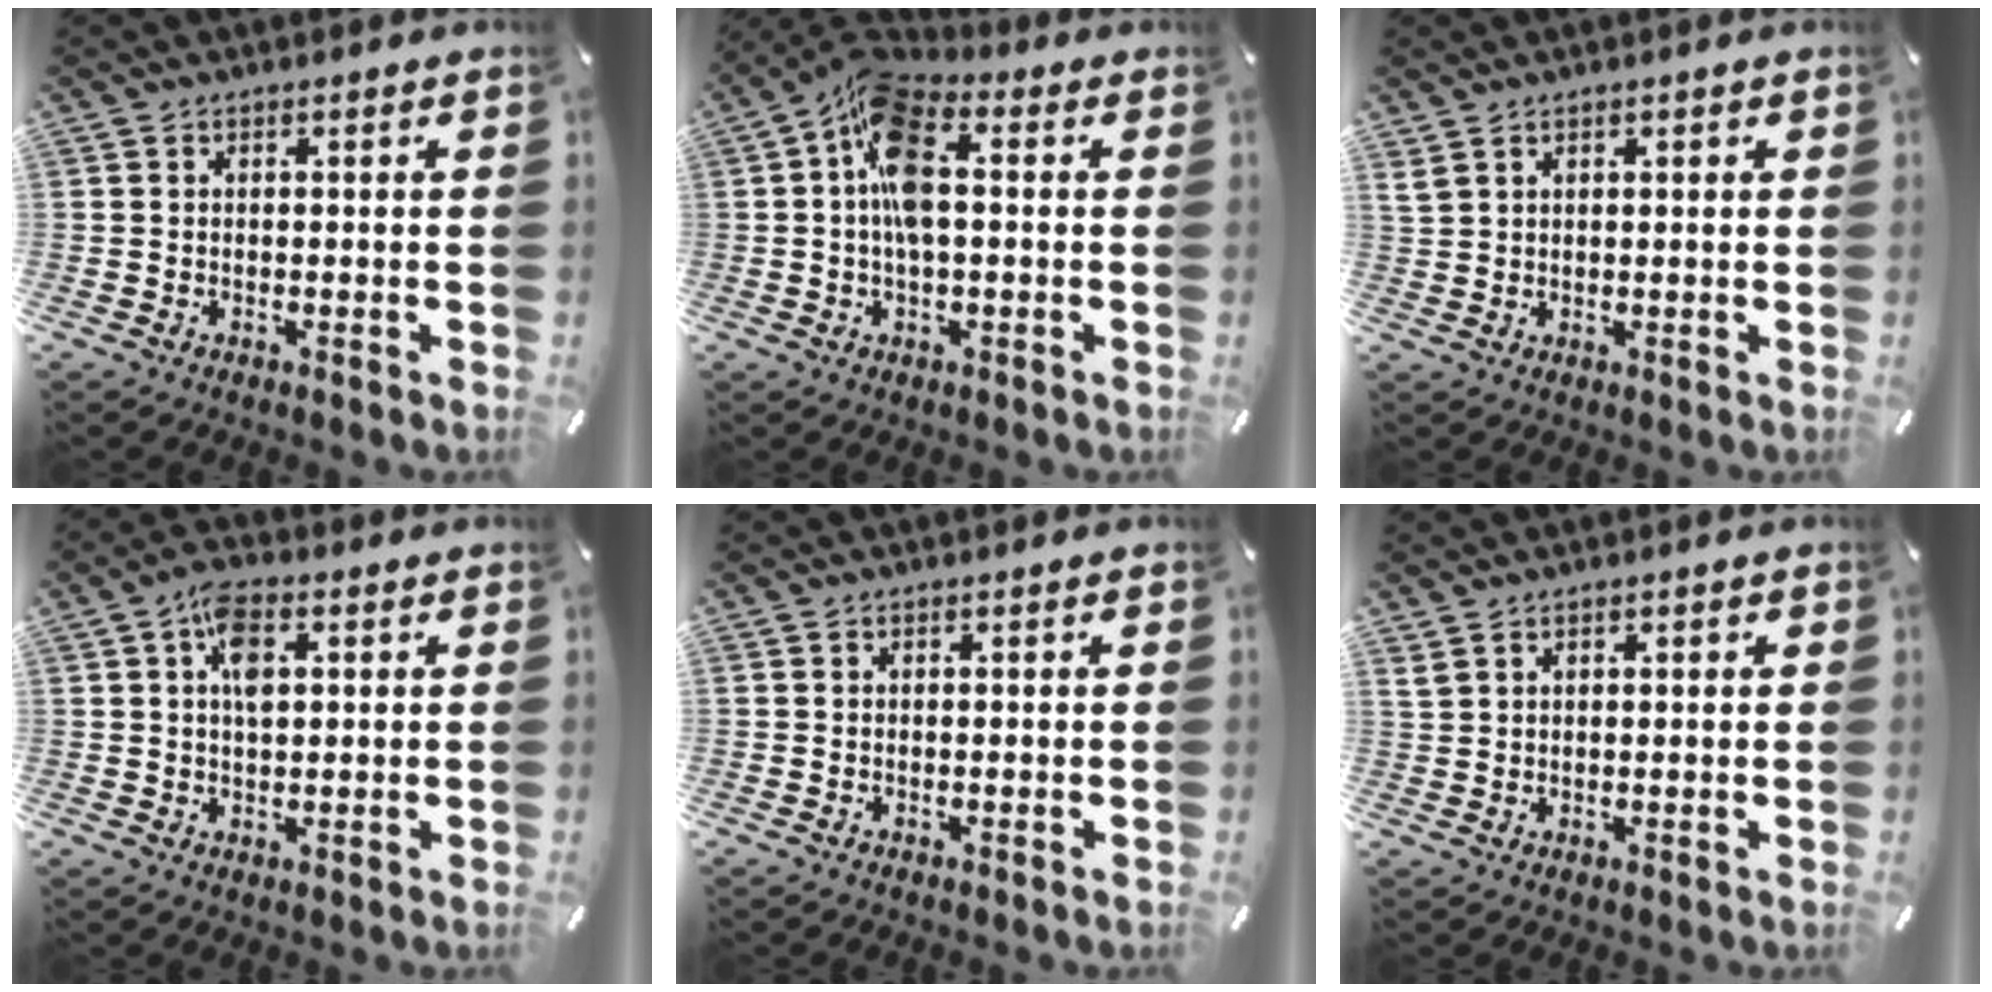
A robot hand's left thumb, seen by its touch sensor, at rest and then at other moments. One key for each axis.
{"total": 12.0, "fx": 0.7, "fy": 6.1, "fz": 10.3, "tx": -0.216, "ty": 0.002, "tz": 0.015}
{"total": 1.9, "fx": 1.2, "fy": 1.4, "fz": 0.6, "tx": -0.014, "ty": 0.001, "tz": 0.022}
{"total": 6.4, "fx": 1.7, "fy": 3.6, "fz": 5.0, "tx": -0.081, "ty": 0.002, "tz": 0.025}
{"total": 0.0}
{"total": 1.7, "fx": 1.1, "fy": 1.2, "fz": 0.5, "tx": -0.012, "ty": 0.002, "tz": 0.020}